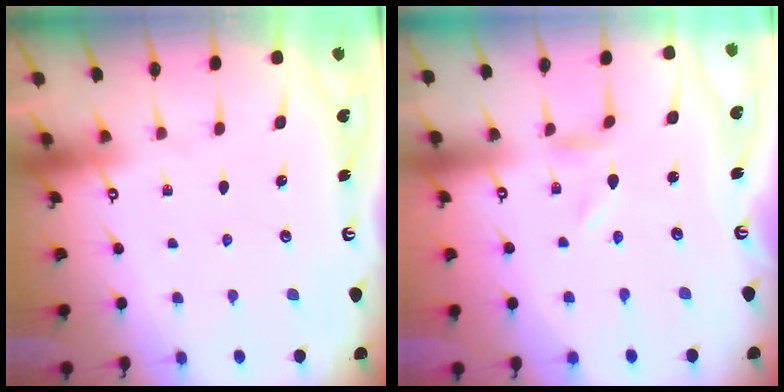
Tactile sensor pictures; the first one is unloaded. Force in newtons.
{"total": 0.0}